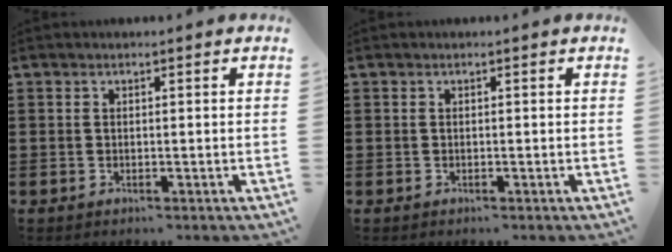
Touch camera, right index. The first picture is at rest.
{"total": 0.0}